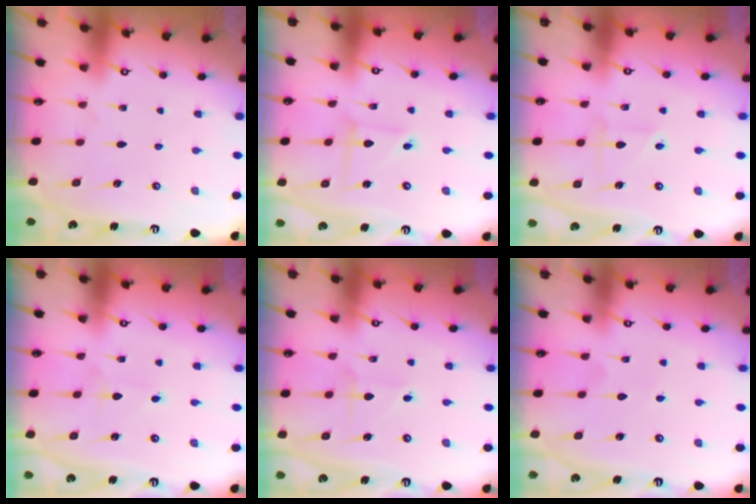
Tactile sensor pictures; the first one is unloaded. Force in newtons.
{"total": 2.8, "press": 2.8, "slide": 0.3}
{"total": 2.6, "press": 2.6, "slide": 0.3}
{"total": 0.7, "press": 0.7, "slide": 0.0}
{"total": 2.5, "press": 2.5, "slide": 0.2}
{"total": 2.5, "press": 2.5, "slide": 0.3}